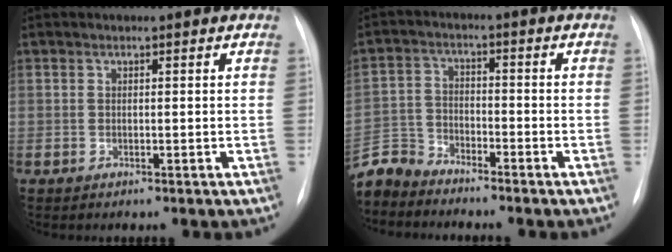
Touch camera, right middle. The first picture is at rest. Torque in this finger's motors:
{"motor_torque": [-0.07, -0.04, -0.01, 0.01]}